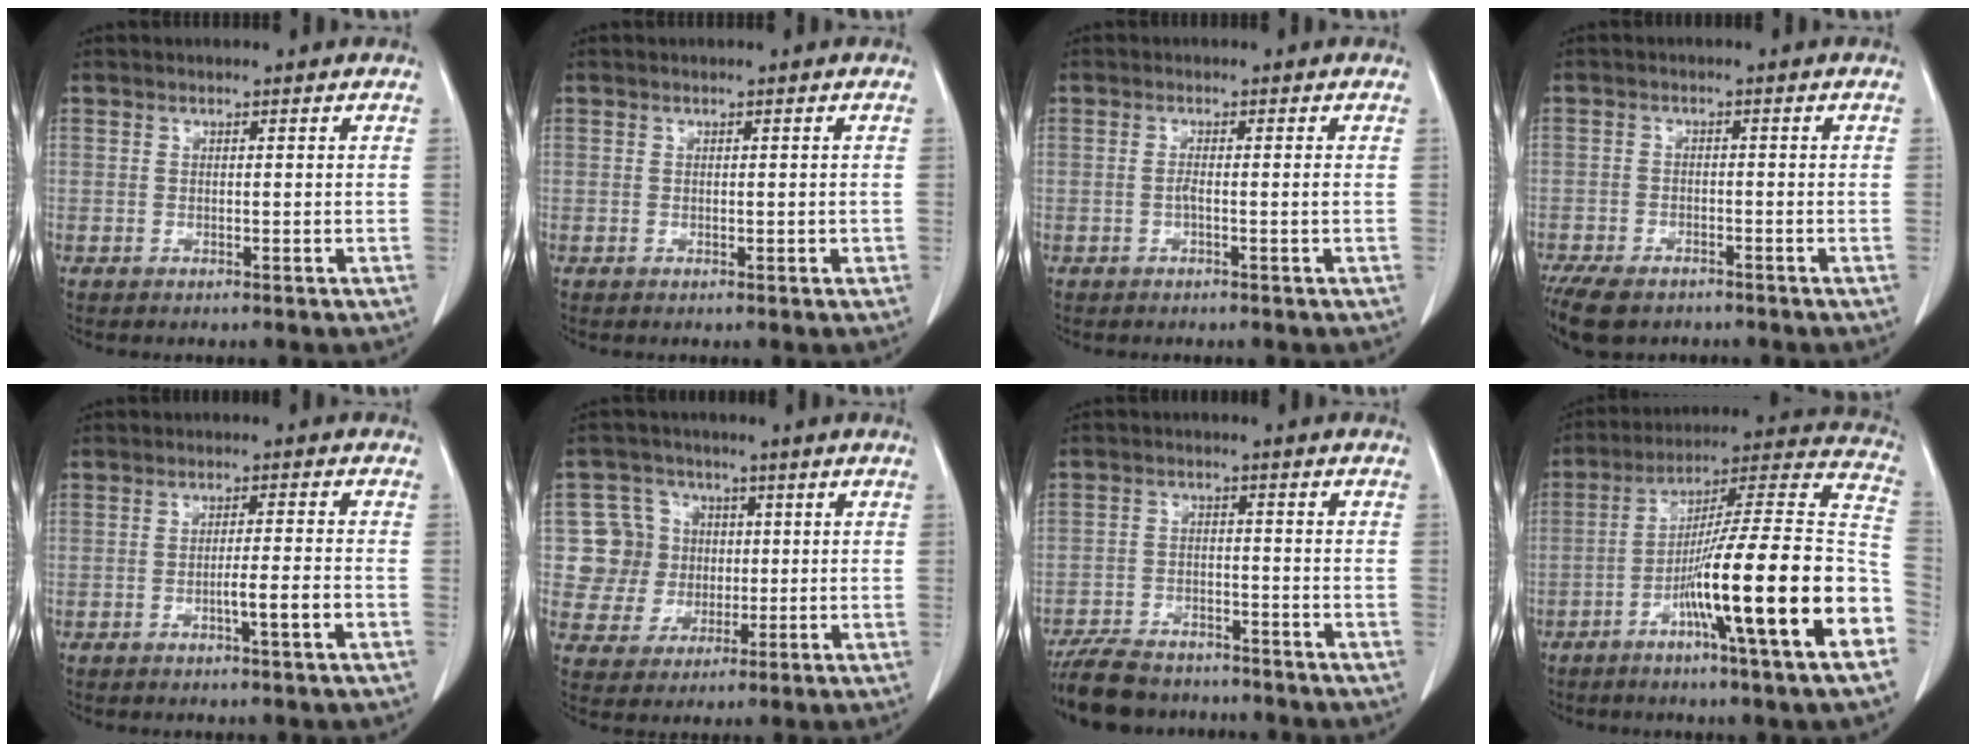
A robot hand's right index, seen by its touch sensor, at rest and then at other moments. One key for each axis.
{"total": 0.8, "fx": -0.1, "fy": 0.4, "fz": 0.7, "tx": -0.011, "ty": 0.001, "tz": -0.001}
{"total": 1.4, "fx": -0.5, "fy": -0.2, "fz": 1.4, "tx": -0.025, "ty": 0.000, "tz": -0.009}
{"total": 9.6, "fx": -7.0, "fy": 4.7, "fz": 4.6, "tx": -0.096, "ty": -0.012, "tz": -0.107}
{"total": 4.0, "fx": -1.6, "fy": -0.3, "fz": 3.6, "tx": -0.055, "ty": -0.003, "tz": -0.028}
{"total": 7.9, "fx": 0.8, "fy": 7.8, "fz": 0.8, "tx": -0.016, "ty": 0.023, "tz": 0.020}
{"total": 12.2, "fx": -10.5, "fy": 4.2, "fz": 4.5, "tx": -0.084, "ty": -0.001, "tz": -0.161}
{"total": 23.2, "fx": -8.6, "fy": -0.4, "fz": 21.6, "tx": -0.280, "ty": -0.005, "tz": -0.146}